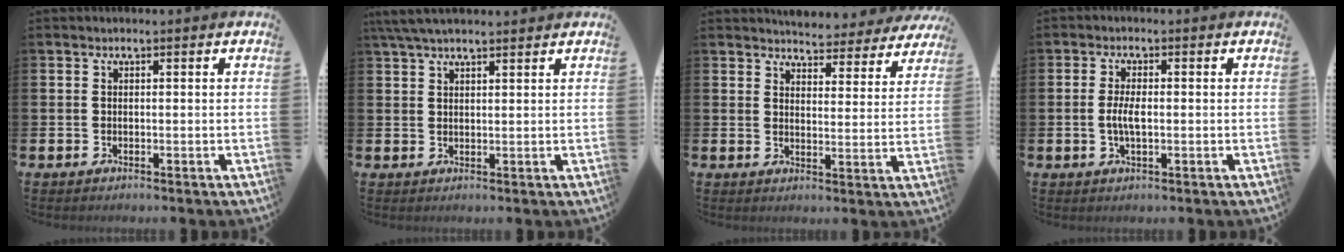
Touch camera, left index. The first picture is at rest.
{"total": 4.2, "force": [3.5, 1.0, 2.0], "torque": [-0.045, -0.004, 0.065]}
{"total": 4.9, "force": [4.8, 0.9, 0.2], "torque": [-0.009, -0.038, 0.082]}
{"total": 3.2, "force": [-0.2, 1.2, 3.0], "torque": [-0.061, -0.001, -0.008]}